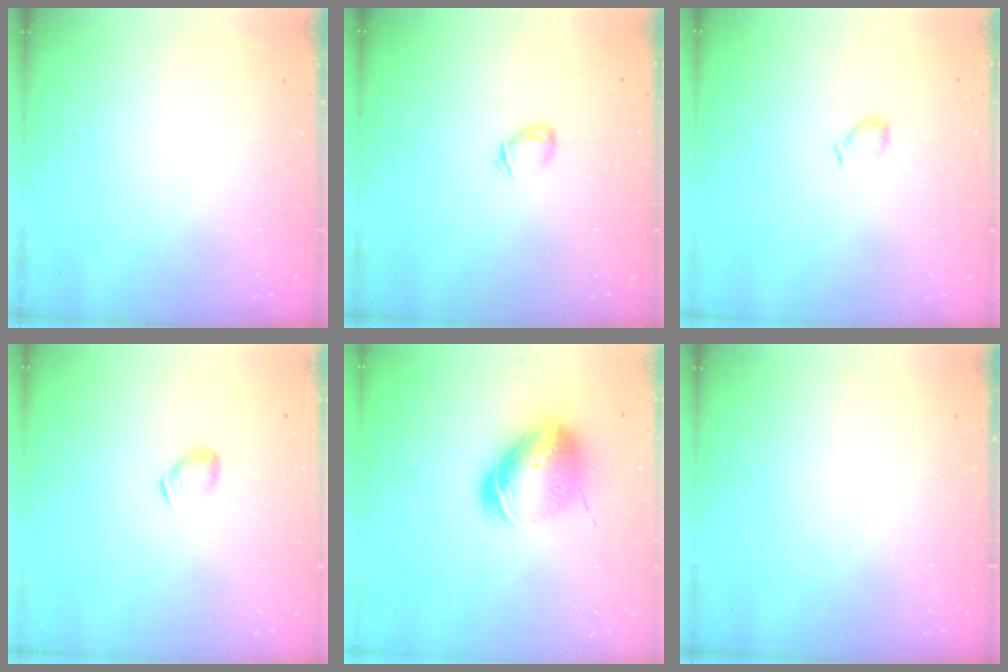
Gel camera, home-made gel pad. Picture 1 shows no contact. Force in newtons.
{"total": 4.1, "press": 4.0, "slide": 0.9}
{"total": 3.7, "press": 3.6, "slide": 0.7}
{"total": 4.6, "press": 4.5, "slide": 0.9}
{"total": 16.0, "press": 15.8, "slide": 2.6}
{"total": 0.0}